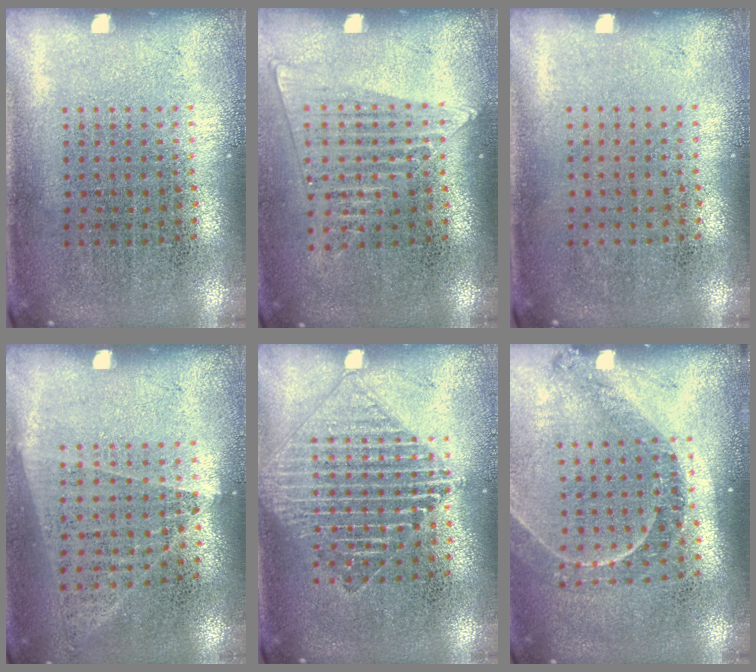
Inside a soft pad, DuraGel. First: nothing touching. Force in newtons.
{"total": 1.3, "press": 1.2, "slide": 0.5}
{"total": 0.0}
{"total": 1.0, "press": 0.9, "slide": 0.4}
{"total": 1.5, "press": 1.5, "slide": 0.3}
{"total": 1.2, "press": 1.2, "slide": 0.1}